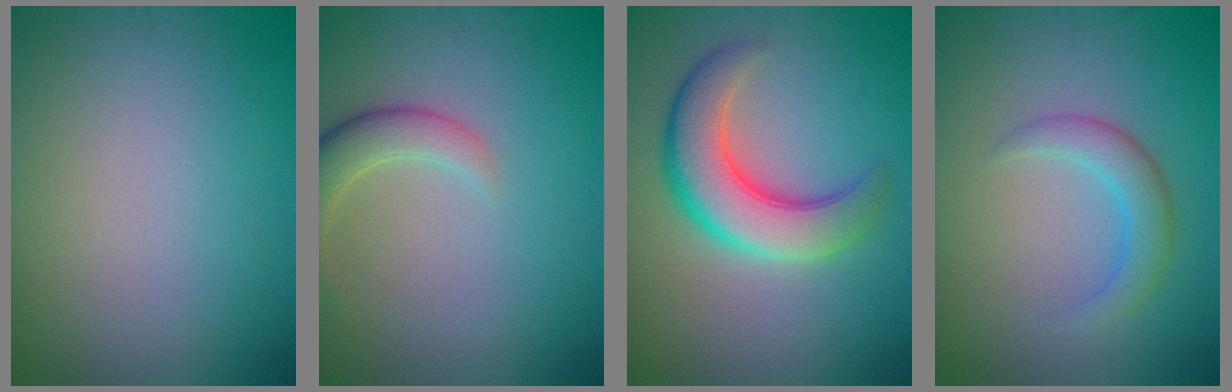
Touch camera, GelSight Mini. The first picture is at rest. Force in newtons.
{"total": 3.2, "press": 3.2, "slide": 0.3}
{"total": 6.5, "press": 6.5, "slide": 0.4}
{"total": 2.6, "press": 2.6, "slide": 0.0}